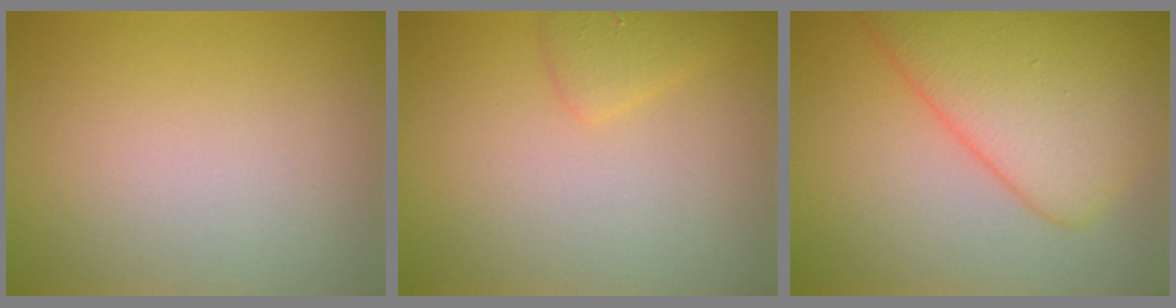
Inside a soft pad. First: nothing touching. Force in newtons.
{"total": 1.6, "press": 1.6, "slide": 0.1}
{"total": 9.2, "press": 9.2, "slide": 0.3}